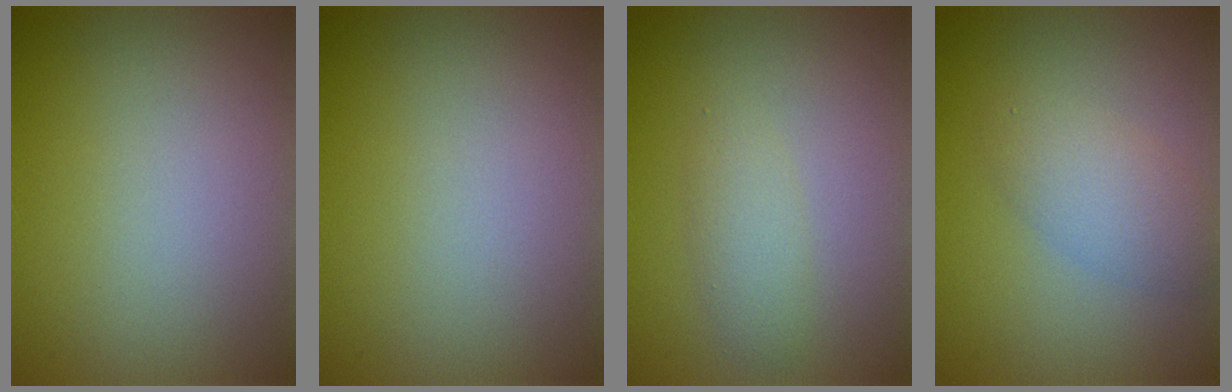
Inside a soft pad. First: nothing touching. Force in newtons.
{"total": 0.0}
{"total": 1.8, "press": 1.8, "slide": 0.0}
{"total": 2.8, "press": 2.8, "slide": 0.1}